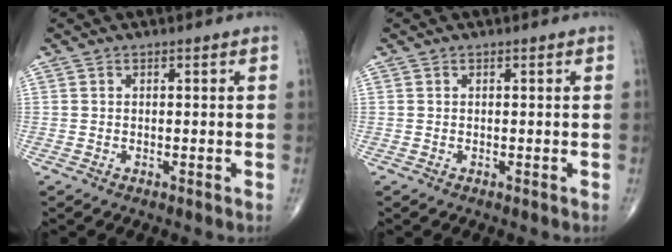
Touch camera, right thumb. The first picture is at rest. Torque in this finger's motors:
{"motor_torque": [0.00, 0.00, 0.00, 0.00, 0.00]}